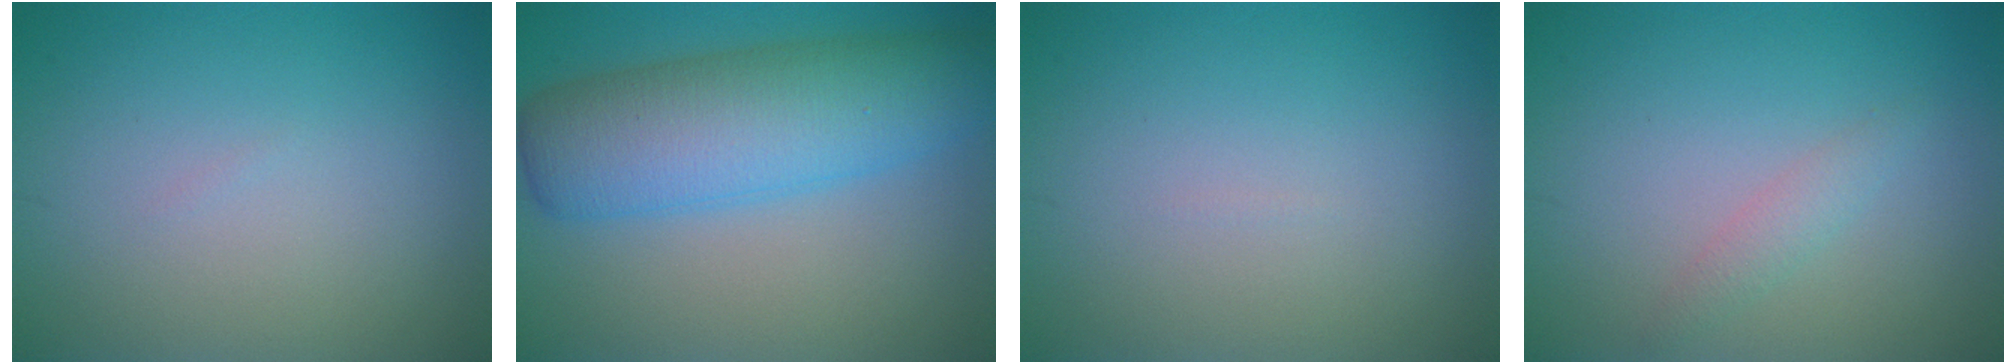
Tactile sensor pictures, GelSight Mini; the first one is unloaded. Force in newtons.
{"total": 8.9, "press": 8.9, "slide": 0.2}
{"total": 0.0}
{"total": 1.3, "press": 1.3, "slide": 0.1}